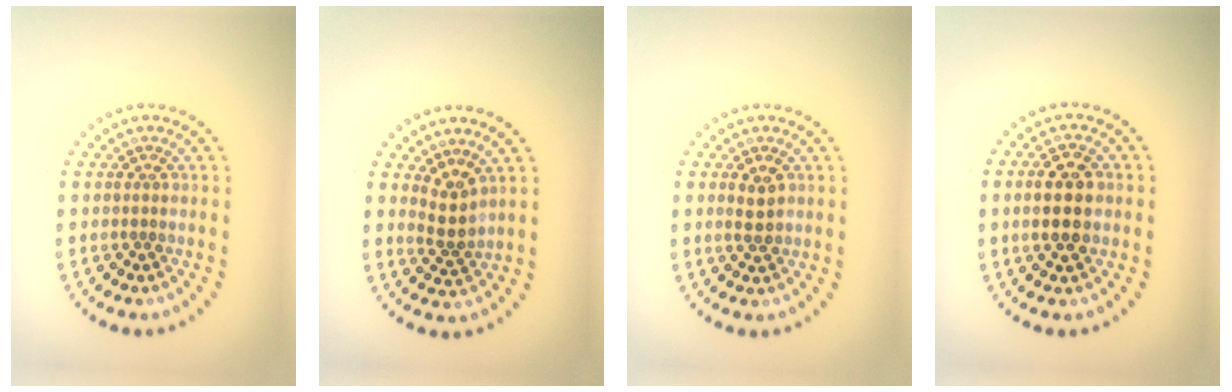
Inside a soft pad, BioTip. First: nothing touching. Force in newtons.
{"total": 2.2, "press": 1.7, "slide": 1.4}
{"total": 1.8, "press": 1.8, "slide": 0.1}
{"total": 4.2, "press": 4.2, "slide": 0.0}